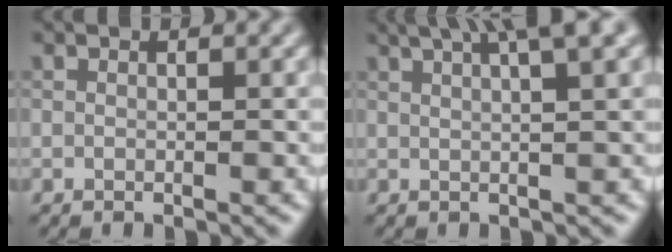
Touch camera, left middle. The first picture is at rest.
{"total": 7.6, "force": [4.6, 2.0, 5.8], "torque": [-0.052, 0.035, 0.038]}